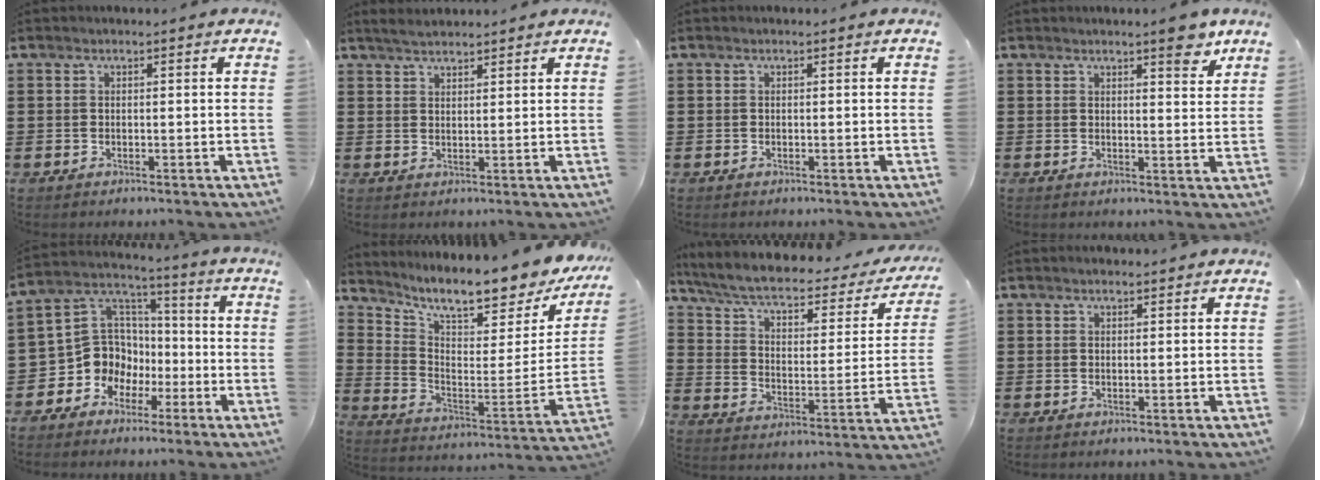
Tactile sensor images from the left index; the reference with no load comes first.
{"total": 2.4, "force": [2.2, 0.4, 0.7], "torque": [-0.020, 0.005, 0.043]}
{"total": 0.0}
{"total": 5.0, "force": [3.9, 1.0, 3.0], "torque": [-0.035, -0.016, 0.062]}
{"total": 9.9, "force": [-3.0, 9.0, 2.6], "torque": [-0.099, 0.002, -0.055]}
{"total": 9.1, "force": [7.7, 0.5, 4.8], "torque": [-0.103, -0.073, 0.121]}
{"total": 6.1, "force": [4.5, 1.4, 3.8], "torque": [-0.094, -0.032, 0.073]}
{"total": 0.9, "force": [0.8, 0.2, 0.4], "torque": [-0.007, 0.002, 0.016]}